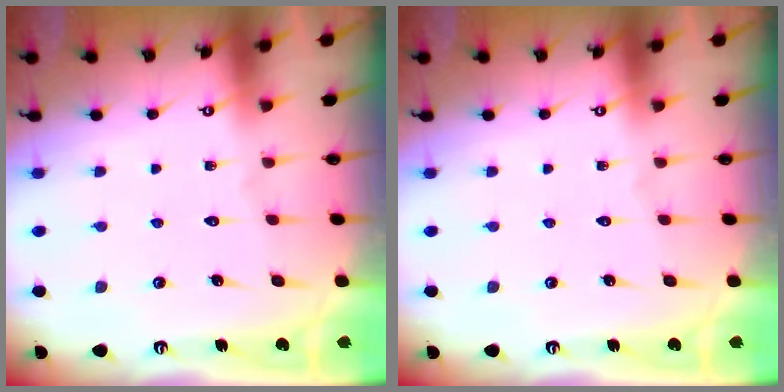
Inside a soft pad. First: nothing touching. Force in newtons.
{"total": 0.0}